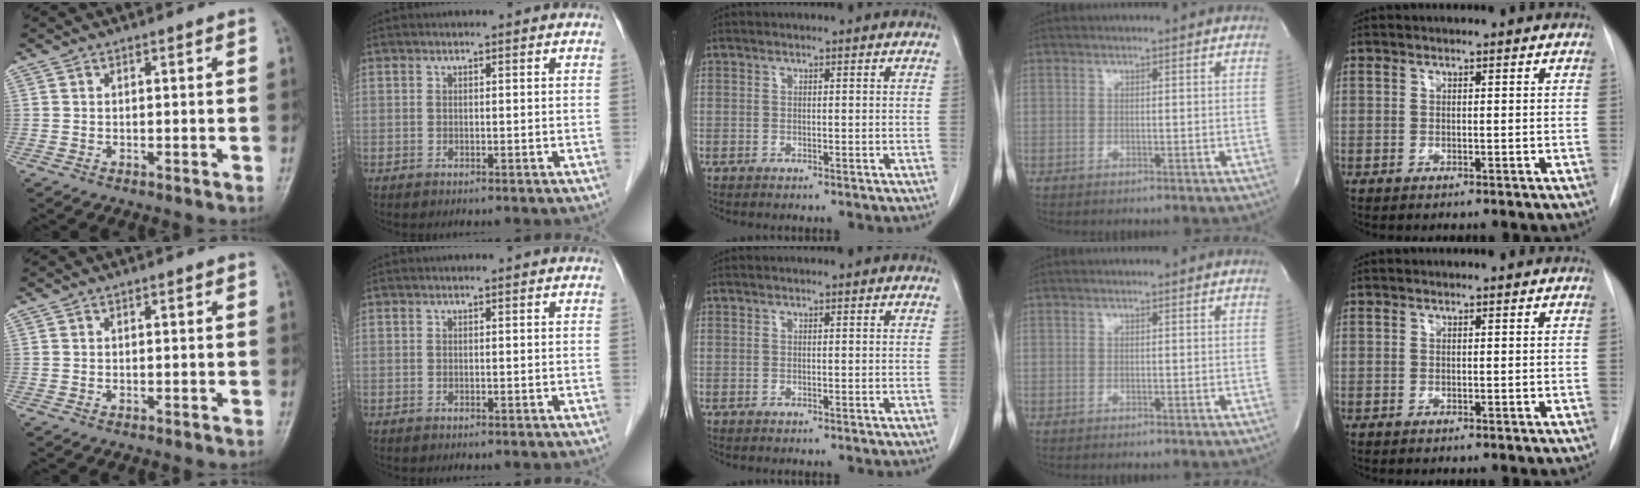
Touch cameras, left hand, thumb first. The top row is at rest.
{}